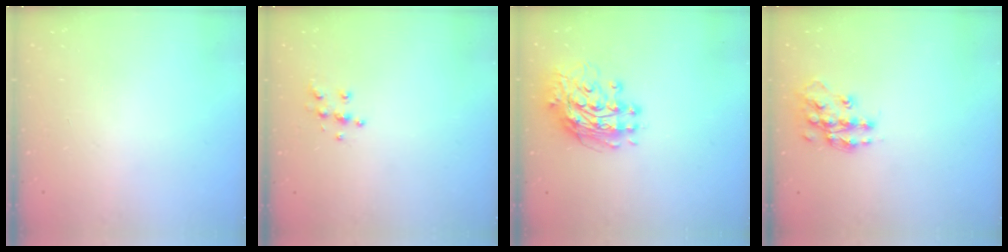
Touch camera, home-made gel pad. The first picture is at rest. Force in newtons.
{"total": 5.9, "press": 5.9, "slide": 0.2}
{"total": 12.2, "press": 12.1, "slide": 1.3}
{"total": 13.2, "press": 13.1, "slide": 0.9}